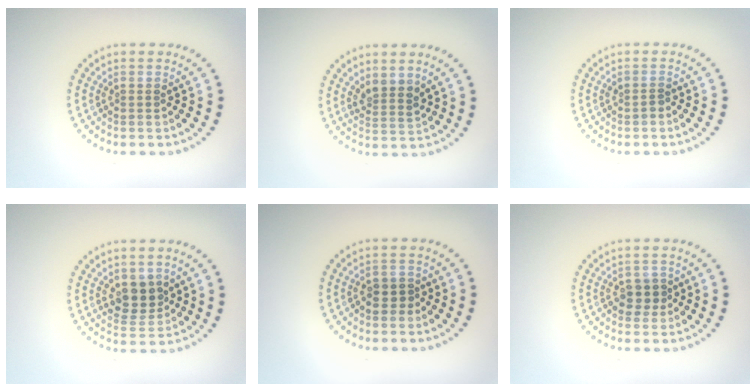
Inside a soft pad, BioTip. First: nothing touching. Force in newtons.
{"total": 2.1, "press": 1.7, "slide": 1.2}
{"total": 0.6, "press": 0.6, "slide": 0.3}
{"total": 3.3, "press": 3.2, "slide": 1.0}
{"total": 1.5, "press": 1.3, "slide": 0.7}
{"total": 1.5, "press": 1.4, "slide": 0.6}